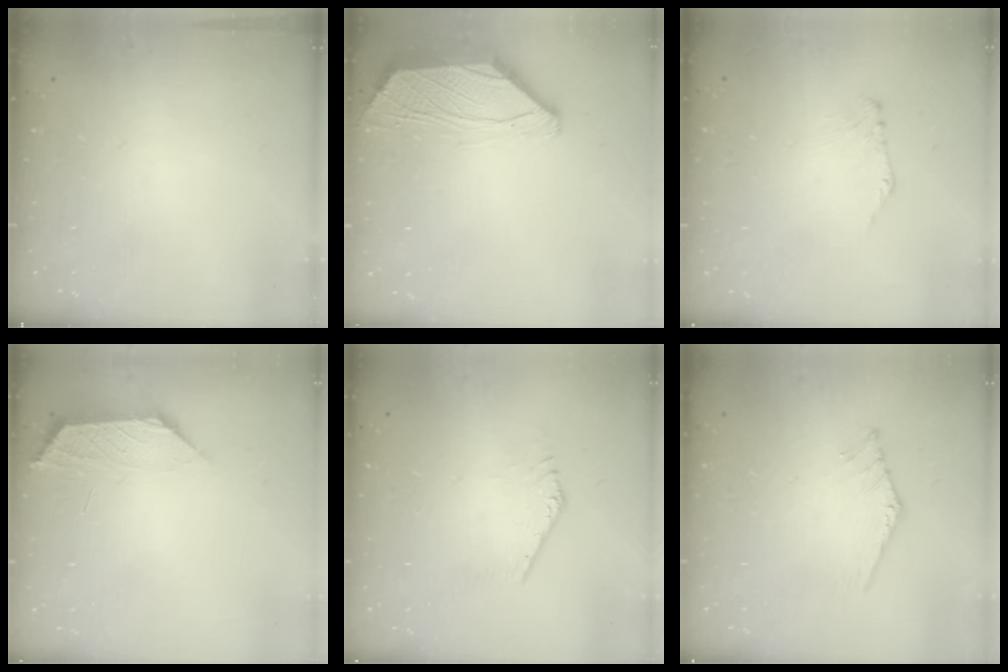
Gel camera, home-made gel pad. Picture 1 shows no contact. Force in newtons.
{"total": 1.6, "press": 1.5, "slide": 0.6}
{"total": 0.6, "press": 0.5, "slide": 0.3}
{"total": 1.8, "press": 1.7, "slide": 0.5}
{"total": 0.7, "press": 0.7, "slide": 0.2}
{"total": 0.0}